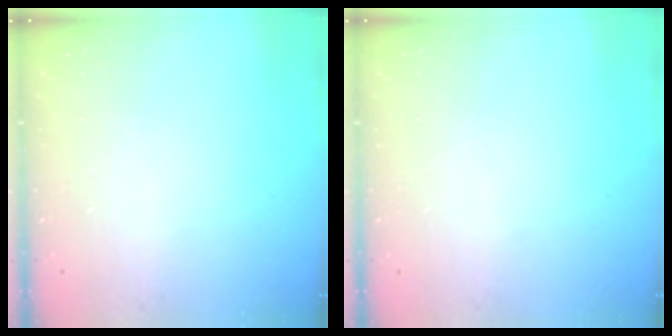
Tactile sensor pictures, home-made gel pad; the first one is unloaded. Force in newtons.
{"total": 0.0}